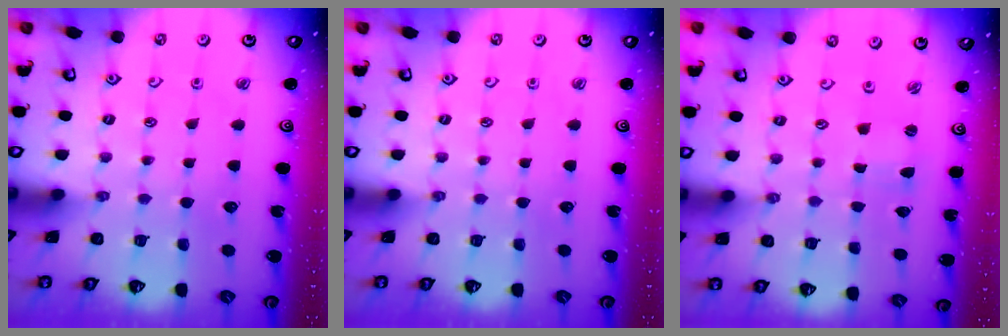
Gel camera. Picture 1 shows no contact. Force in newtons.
{"total": 0.0}
{"total": 1.0, "press": 1.0, "slide": 0.3}